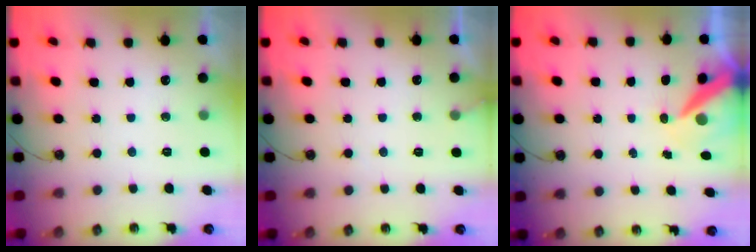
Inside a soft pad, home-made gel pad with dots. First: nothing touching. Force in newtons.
{"total": 5.0, "press": 5.0, "slide": 0.3}
{"total": 10.4, "press": 10.4, "slide": 1.2}